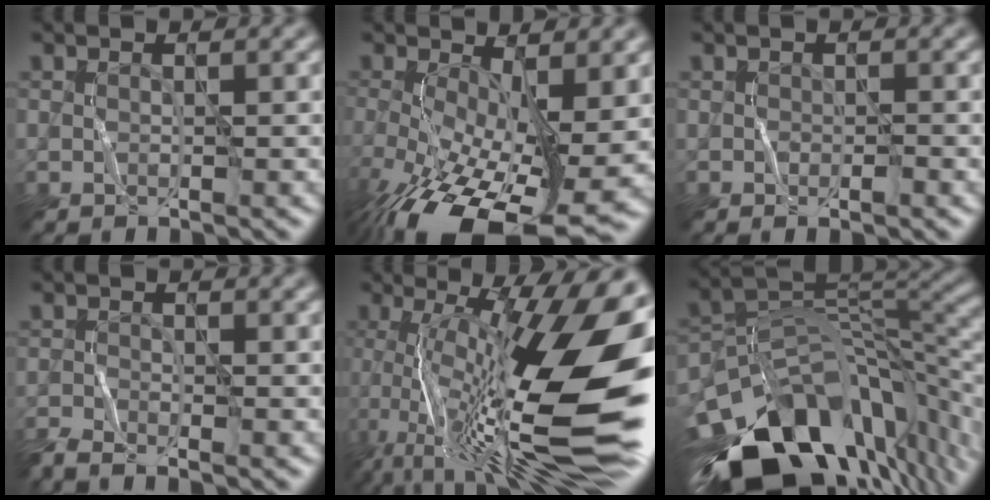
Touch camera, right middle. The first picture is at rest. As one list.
[{"total": 13.5, "force": [-5.1, 4.9, 11.5], "torque": [-0.207, -0.037, -0.078]}, {"total": 0.7, "force": [-0.5, 0.3, 0.5], "torque": [-0.009, -0.002, -0.004]}, {"total": 2.1, "force": [-1.9, 0.2, 0.9], "torque": [-0.023, -0.007, -0.042]}, {"total": 17.8, "force": [-0.2, 5.7, 16.9], "torque": [-0.271, 0.004, 0.000]}, {"total": 15.3, "force": [-8.6, 8.1, 9.7], "torque": [-0.187, 0.006, -0.139]}]